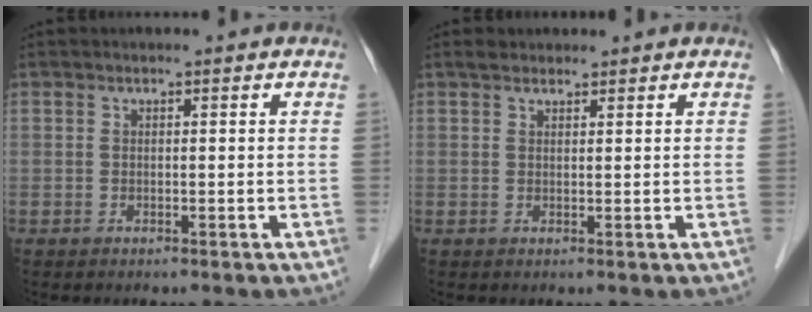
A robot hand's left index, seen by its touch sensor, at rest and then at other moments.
{"total": 1.3, "force": [1.1, 0.7, 0.2], "torque": [-0.008, 0.006, 0.018]}